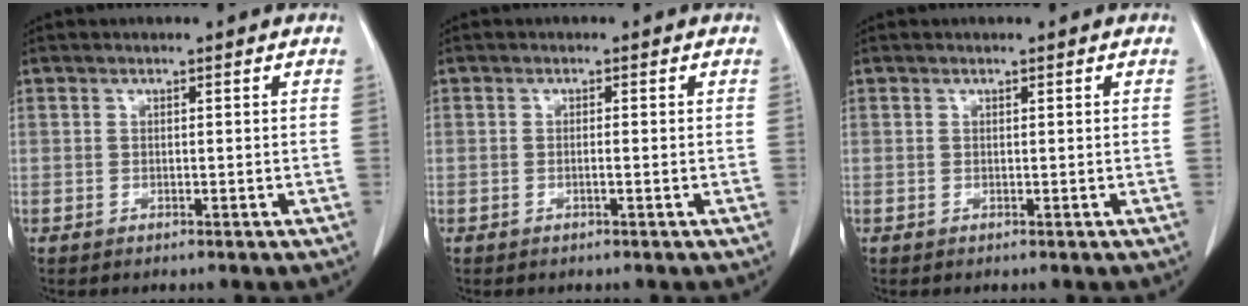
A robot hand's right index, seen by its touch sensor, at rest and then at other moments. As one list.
[{"total": 0.6, "force": [-0.2, -0.1, 0.6], "torque": [-0.009, 0.002, -0.002]}, {"total": 0.0}]